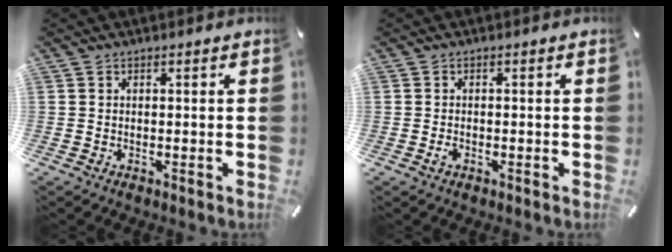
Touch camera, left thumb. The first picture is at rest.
{"total": 1.4, "force": [-0.6, 0.8, 1.0], "torque": [-0.019, -0.001, -0.011]}